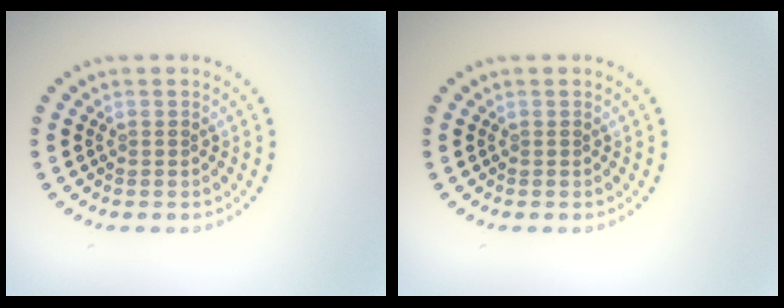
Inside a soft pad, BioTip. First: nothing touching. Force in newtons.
{"total": 0.0}